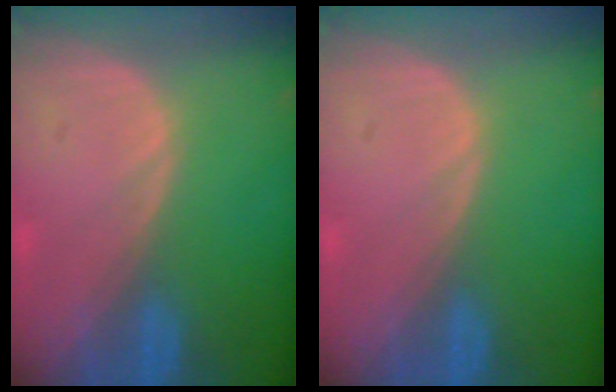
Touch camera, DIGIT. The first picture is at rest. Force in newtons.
{"total": 0.0}